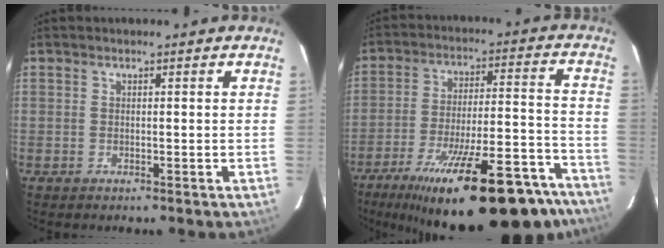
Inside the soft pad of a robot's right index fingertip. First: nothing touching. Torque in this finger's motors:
{"motor_torque": [1.32, -0.82, 1.05, 0.21]}